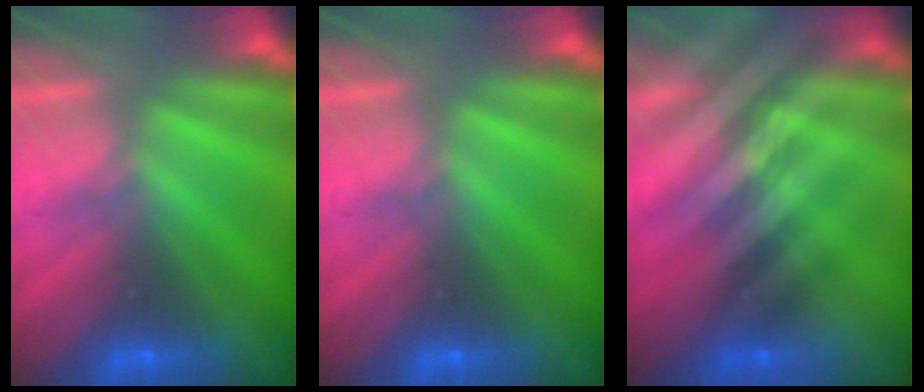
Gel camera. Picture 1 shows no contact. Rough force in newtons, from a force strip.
{"total": 0.0}
{"total": 2.4}